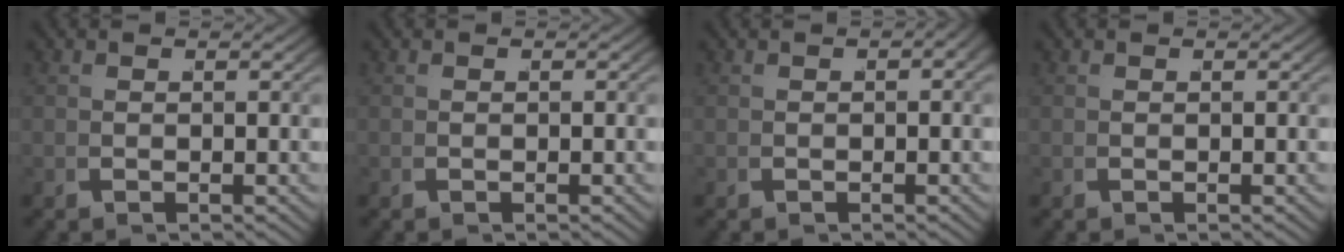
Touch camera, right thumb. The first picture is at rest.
{"total": 0.0}
{"total": 1.1, "force": [-0.1, 0.6, 1.0], "torque": [-0.012, -0.001, -0.002]}
{"total": 0.0}